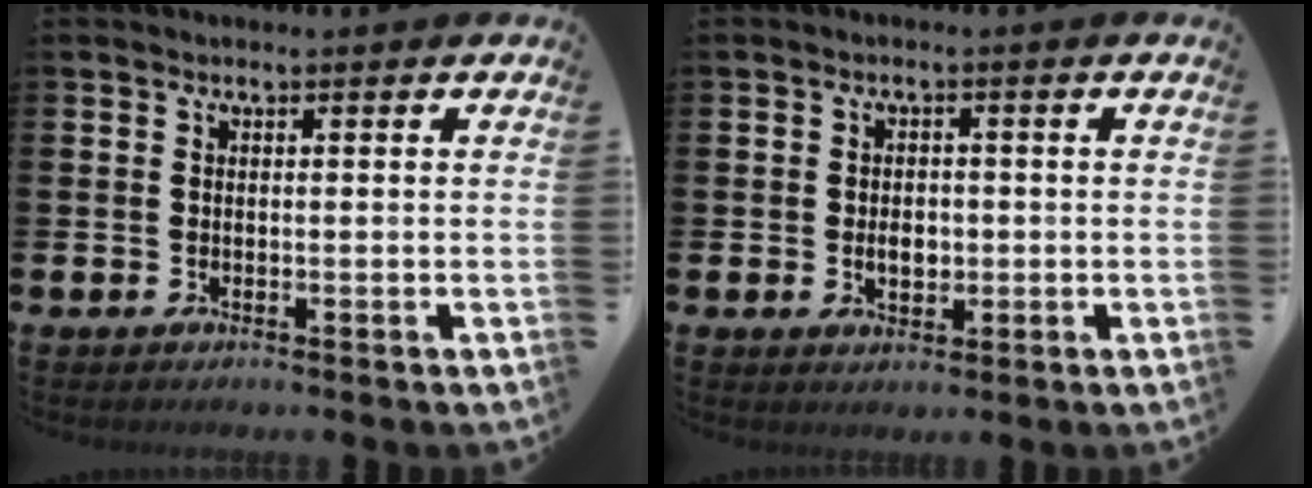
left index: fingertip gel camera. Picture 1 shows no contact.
{"total": 2.8, "force": [-0.3, 2.0, 2.0], "torque": [-0.020, -0.002, -0.011]}